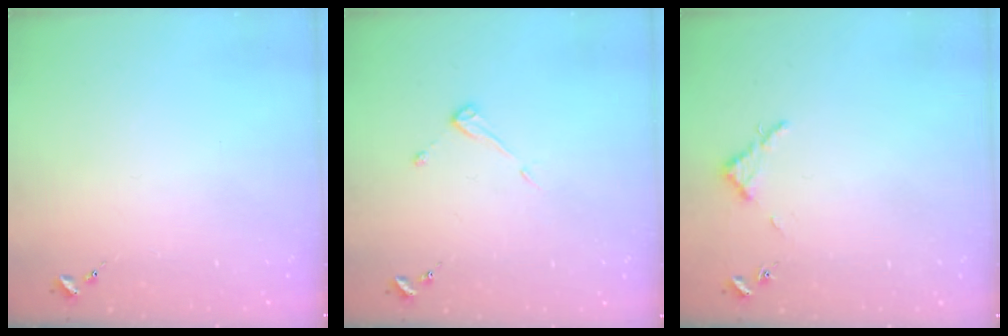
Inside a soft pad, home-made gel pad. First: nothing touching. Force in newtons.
{"total": 3.9, "press": 3.9, "slide": 0.4}
{"total": 2.8, "press": 2.8, "slide": 0.3}